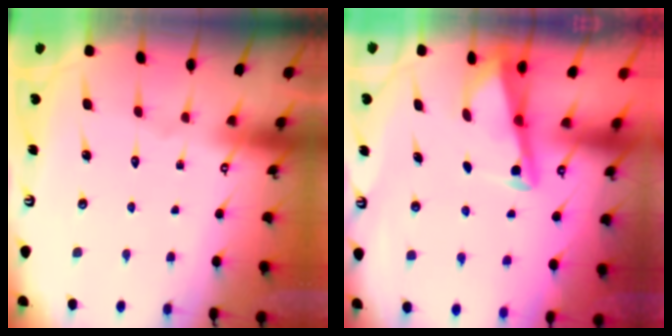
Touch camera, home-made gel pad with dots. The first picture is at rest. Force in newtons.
{"total": 2.9, "press": 2.9, "slide": 0.4}